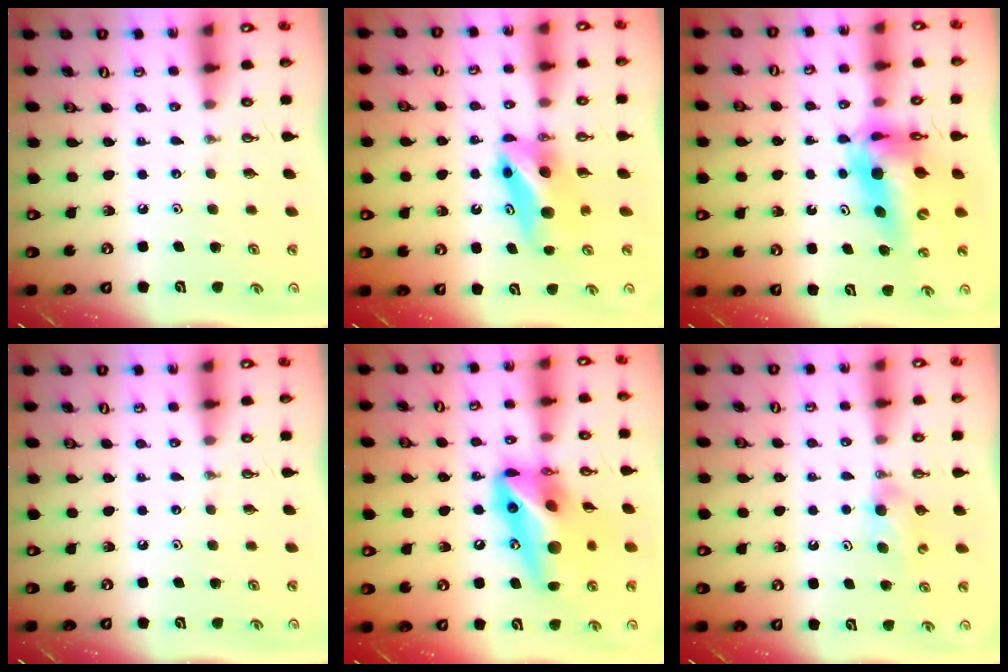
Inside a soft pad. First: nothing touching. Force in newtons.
{"total": 8.7, "press": 7.8, "slide": 3.8}
{"total": 13.7, "press": 13.6, "slide": 1.3}
{"total": 0.0}
{"total": 18.0, "press": 17.8, "slide": 2.9}
{"total": 5.0, "press": 4.6, "slide": 1.9}